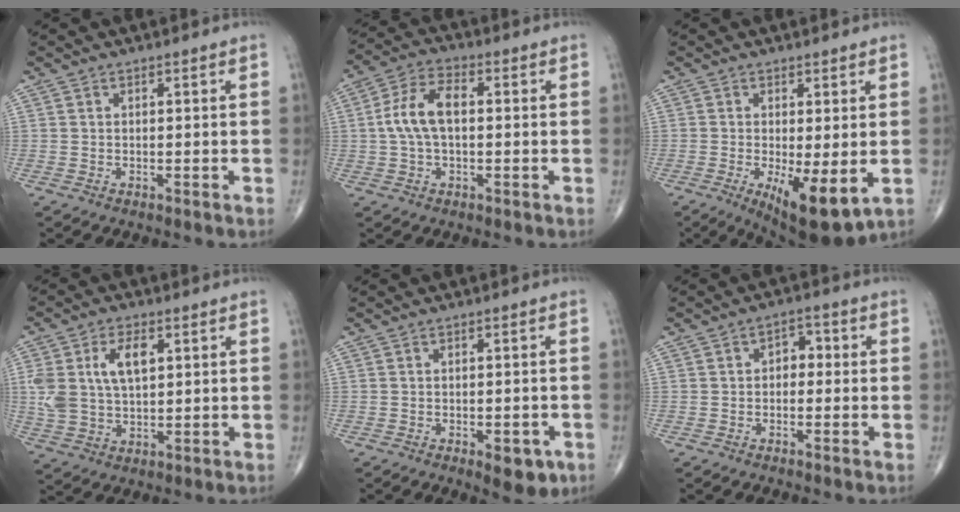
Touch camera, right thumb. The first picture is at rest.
{"total": 8.9, "force": [0.4, 4.8, 7.5], "torque": [-0.153, 0.025, 0.001]}
{"total": 10.1, "force": [-2.4, 3.3, 9.3], "torque": [-0.145, -0.025, -0.026]}
{"total": 10.6, "force": [2.7, 6.0, 8.3], "torque": [-0.163, 0.005, 0.056]}
{"total": 5.5, "force": [-2.5, 2.5, 4.3], "torque": [-0.040, 0.005, -0.025]}
{"total": 3.6, "force": [0.0, 2.5, 2.5], "torque": [-0.014, 0.016, -0.011]}